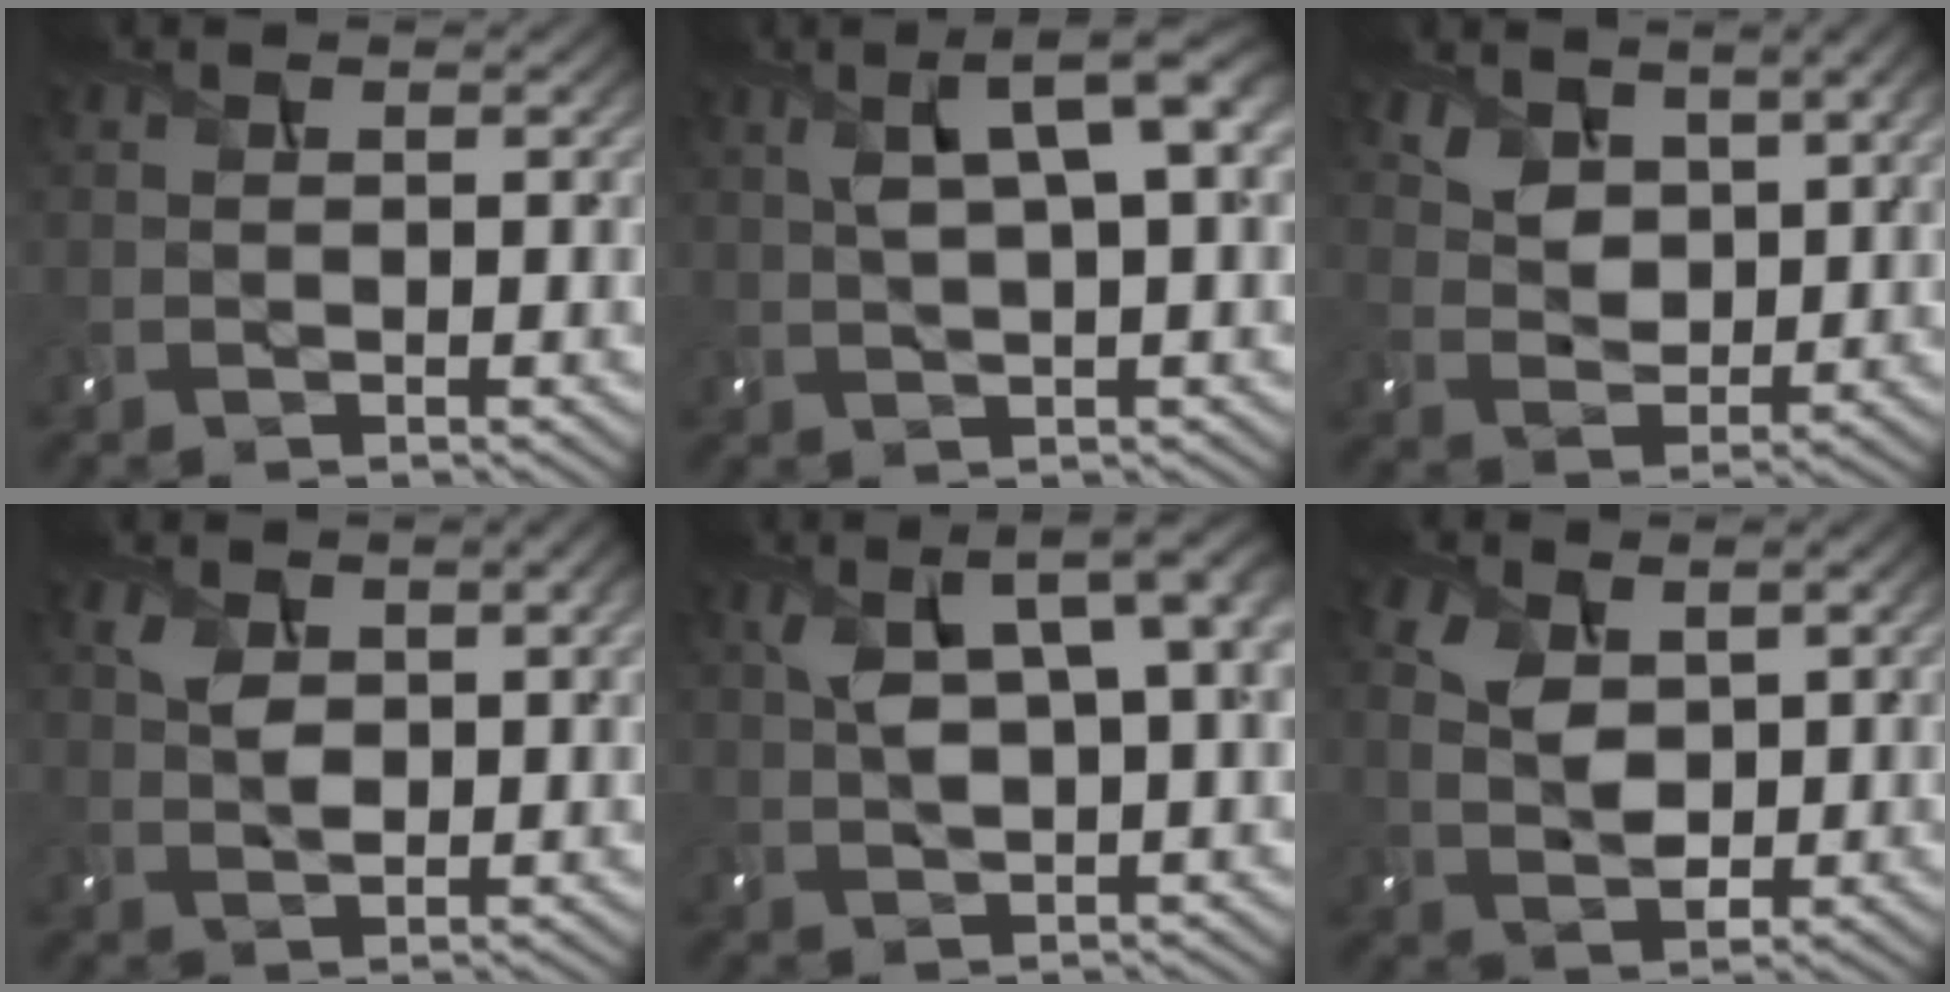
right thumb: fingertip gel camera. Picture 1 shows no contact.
{"total": 7.4, "force": [2.6, 1.8, 6.7], "torque": [-0.124, 0.018, 0.051]}
{"total": 7.2, "force": [4.7, 3.6, 4.1], "torque": [-0.096, -0.002, 0.087]}
{"total": 5.2, "force": [2.1, 2.7, 4.0], "torque": [-0.082, -0.001, 0.038]}
{"total": 8.9, "force": [2.9, 3.5, 7.7], "torque": [-0.157, 0.014, 0.057]}
{"total": 5.0, "force": [1.9, 2.9, 3.6], "torque": [-0.079, -0.004, 0.034]}